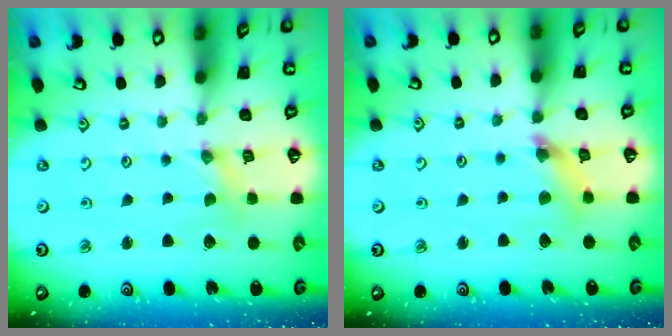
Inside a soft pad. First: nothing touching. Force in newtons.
{"total": 7.2, "press": 7.2, "slide": 0.8}